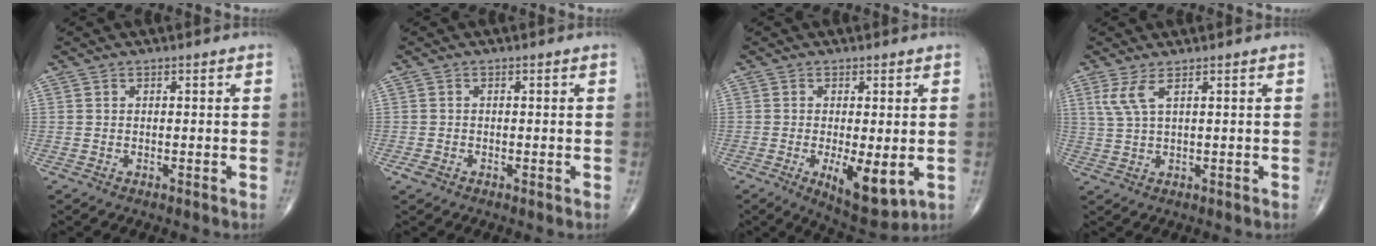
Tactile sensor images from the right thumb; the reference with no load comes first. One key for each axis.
{"total": 1.2, "fx": -0.7, "fy": 0.8, "fz": 0.7, "tx": -0.016, "ty": -0.001, "tz": -0.013}
{"total": 9.0, "fx": -2.0, "fy": 3.2, "fz": 8.1, "tx": -0.121, "ty": -0.024, "tz": -0.024}
{"total": 3.7, "fx": 1.8, "fy": 0.7, "fz": 3.1, "tx": -0.082, "ty": -0.001, "tz": 0.047}